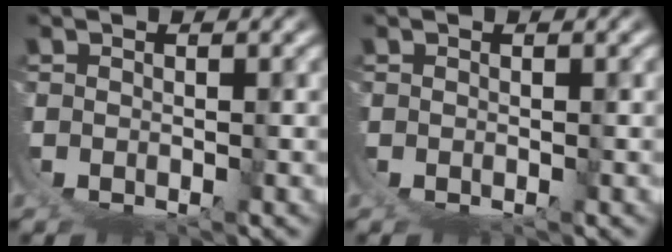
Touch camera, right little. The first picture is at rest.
{"total": 0.0}